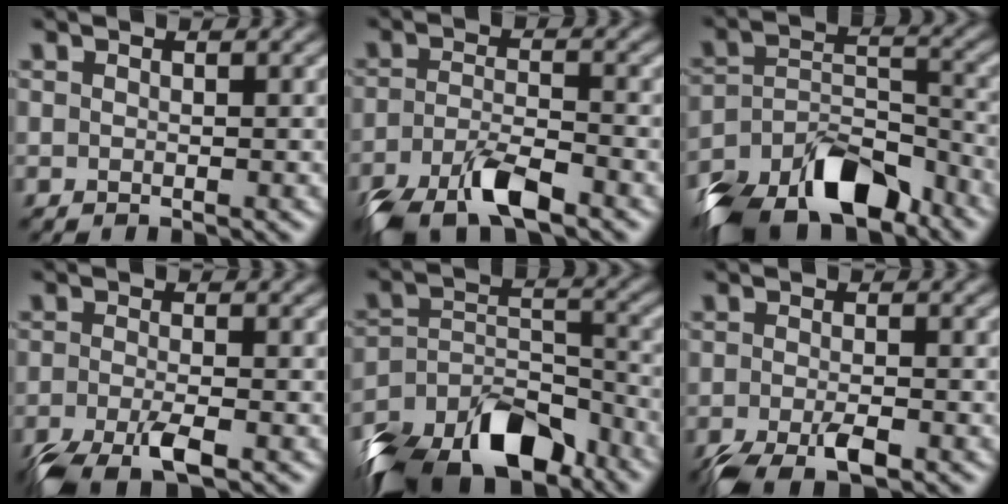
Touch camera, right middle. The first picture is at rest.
{"total": 6.3, "force": [-4.6, 2.0, 3.8], "torque": [-0.079, -0.006, -0.091]}
{"total": 10.8, "force": [-8.6, 4.4, 4.8], "torque": [-0.085, 0.003, -0.159]}
{"total": 5.1, "force": [-3.4, 1.5, 3.5], "torque": [-0.074, -0.007, -0.070]}
{"total": 12.2, "force": [-10.0, 5.0, 4.8], "torque": [-0.084, 0.000, -0.172]}
{"total": 4.4, "force": [-2.8, 1.4, 3.1], "torque": [-0.061, -0.005, -0.054]}